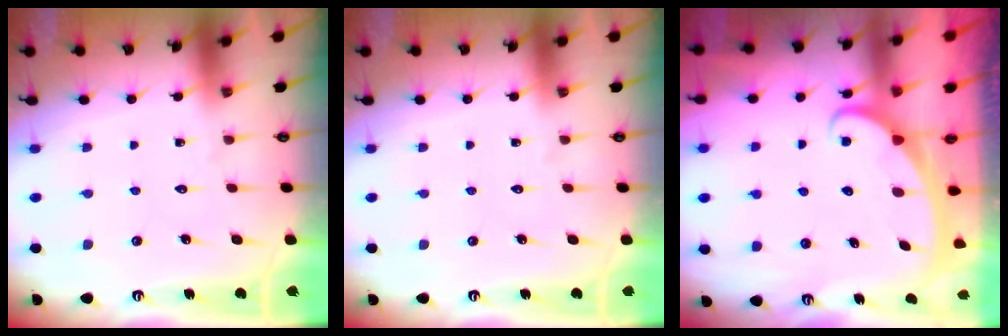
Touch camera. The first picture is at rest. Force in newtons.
{"total": 0.0}
{"total": 2.4, "press": 2.4, "slide": 0.3}